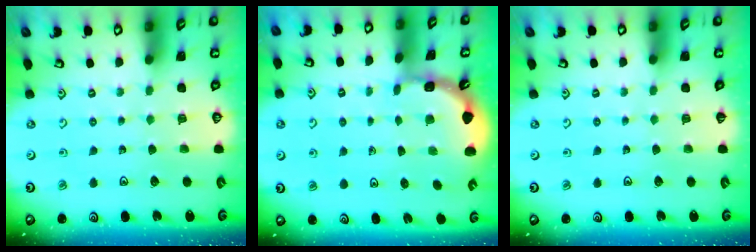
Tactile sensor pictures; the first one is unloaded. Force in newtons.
{"total": 1.5, "press": 1.5, "slide": 0.1}
{"total": 0.0}